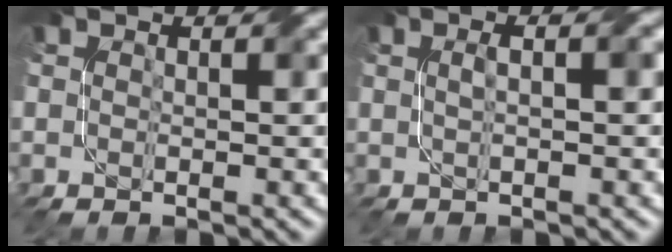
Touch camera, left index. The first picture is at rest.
{"total": 2.4, "force": [0.6, 0.8, 2.2], "torque": [-0.029, 0.004, 0.003]}